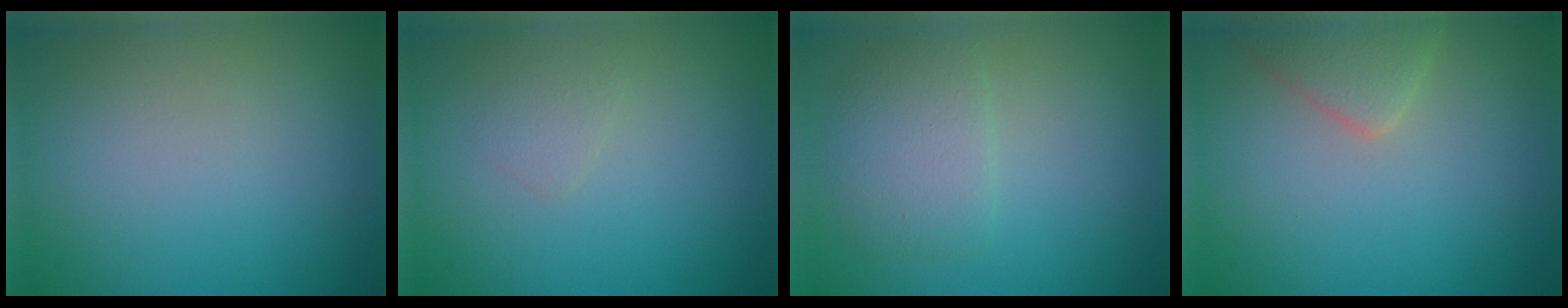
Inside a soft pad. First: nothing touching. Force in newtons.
{"total": 0.9, "press": 0.9, "slide": 0.0}
{"total": 2.9, "press": 2.9, "slide": 0.1}
{"total": 2.7, "press": 2.7, "slide": 0.1}